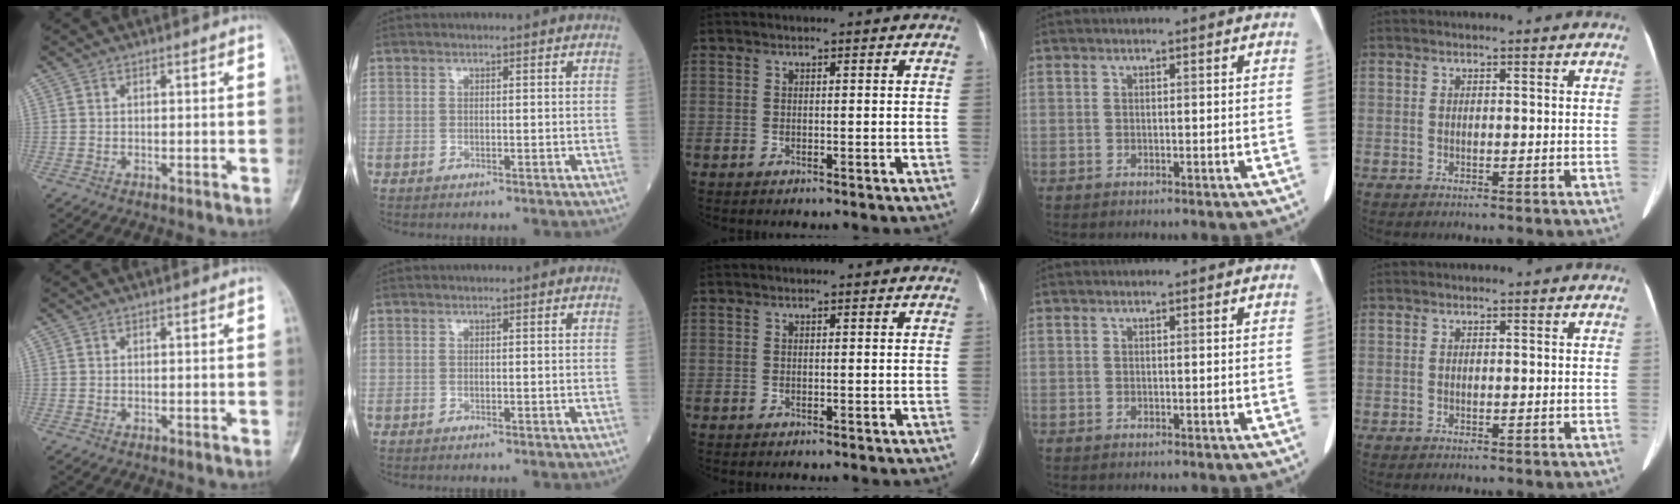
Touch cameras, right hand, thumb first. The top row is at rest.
{}